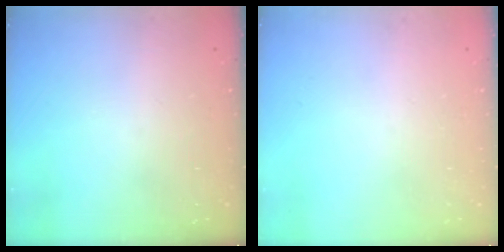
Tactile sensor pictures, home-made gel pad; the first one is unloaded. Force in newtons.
{"total": 0.0}